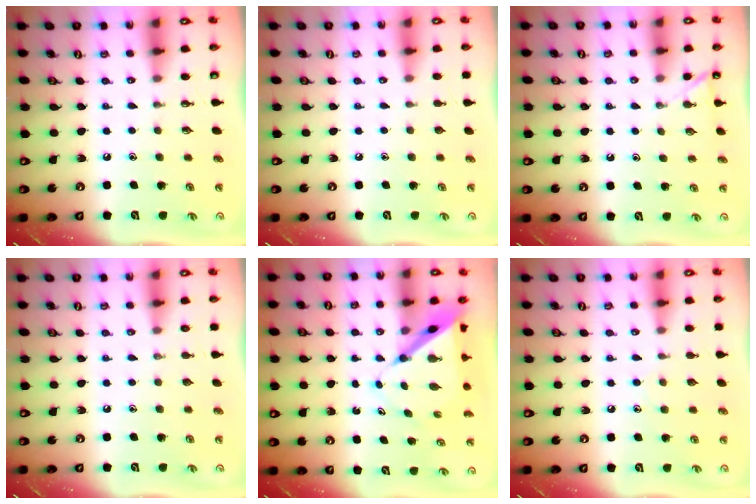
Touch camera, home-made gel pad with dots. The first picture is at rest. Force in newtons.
{"total": 0.0}
{"total": 2.1, "press": 2.1, "slide": 0.3}
{"total": 0.0}
{"total": 7.0, "press": 7.0, "slide": 0.7}
{"total": 7.9, "press": 7.9, "slide": 0.8}